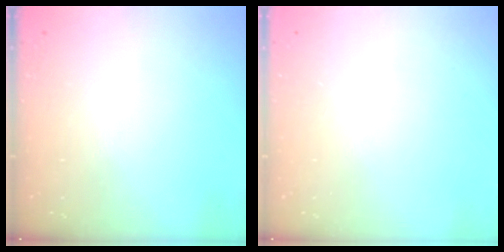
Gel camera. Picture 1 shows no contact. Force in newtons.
{"total": 0.0}